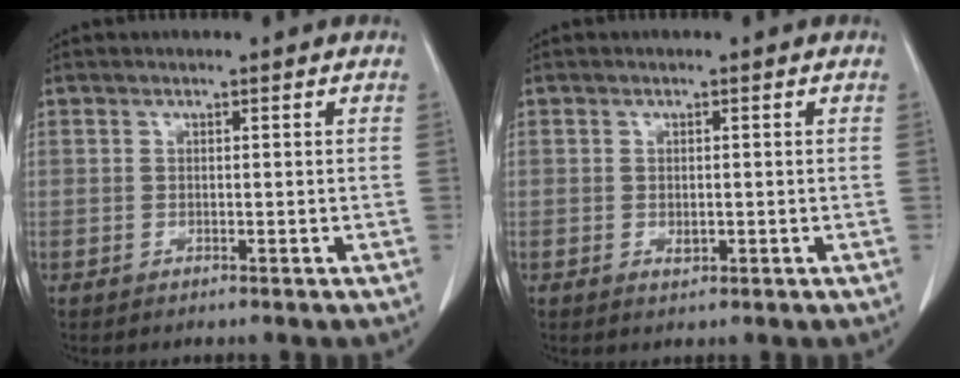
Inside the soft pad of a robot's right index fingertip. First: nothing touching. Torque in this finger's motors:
{"motor_torque": [0.07, -0.03, 0.01, 0.01]}